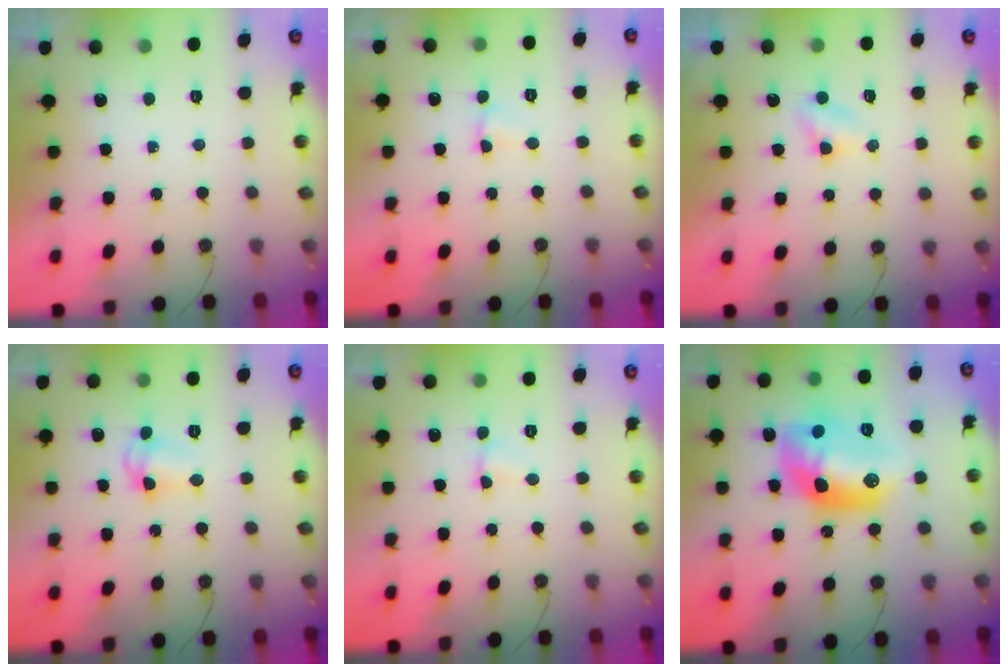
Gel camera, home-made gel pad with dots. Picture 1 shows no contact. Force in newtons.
{"total": 1.3, "press": 1.2, "slide": 0.4}
{"total": 2.7, "press": 2.7, "slide": 0.3}
{"total": 6.4, "press": 5.5, "slide": 3.3}
{"total": 1.1, "press": 1.0, "slide": 0.3}
{"total": 15.9, "press": 15.8, "slide": 1.4}